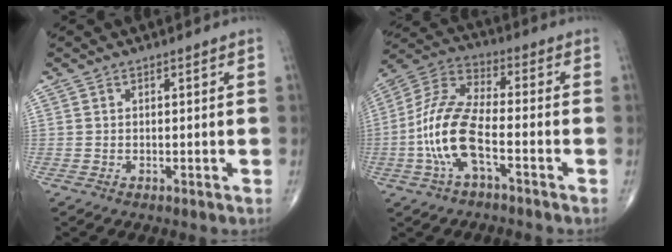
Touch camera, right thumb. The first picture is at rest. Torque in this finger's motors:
{"motor_torque": [0.32, 0.60, 1.63, -0.30, 0.50]}